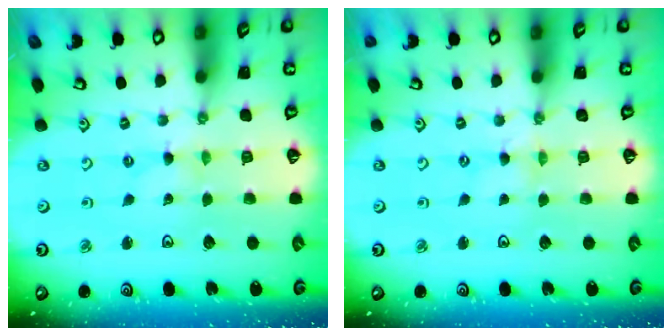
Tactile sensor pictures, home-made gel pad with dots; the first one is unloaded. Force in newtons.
{"total": 0.0}